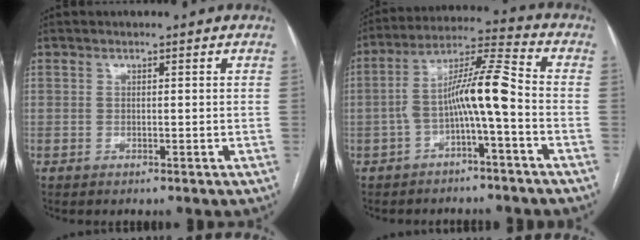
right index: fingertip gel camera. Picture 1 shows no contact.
{"total": 9.4, "force": [-2.5, 0.6, 9.0], "torque": [-0.164, 0.036, -0.045]}